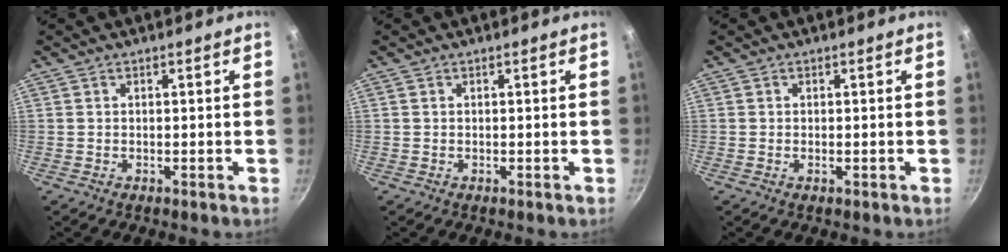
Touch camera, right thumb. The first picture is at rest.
{"total": 0.0}
{"total": 0.7, "force": [-0.2, 0.3, 0.6], "torque": [-0.011, 0.002, -0.003]}